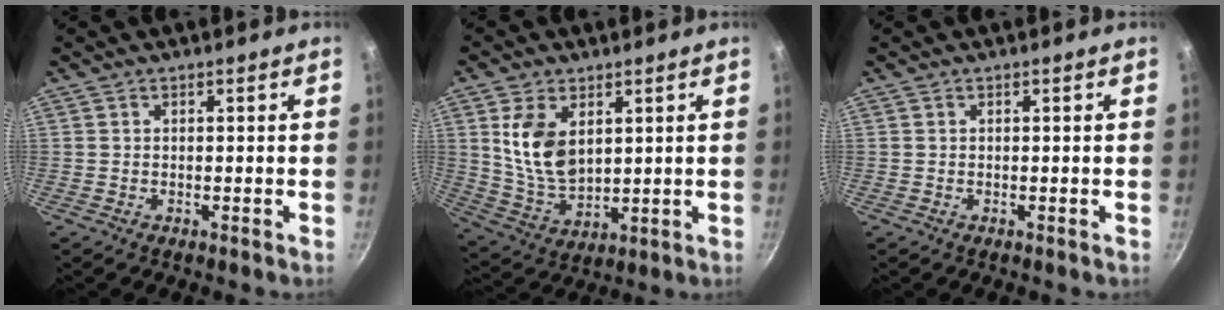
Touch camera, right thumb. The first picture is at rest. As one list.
[{"total": 11.3, "force": [3.4, 7.0, 8.2], "torque": [-0.143, -0.028, 0.079]}, {"total": 0.0}]